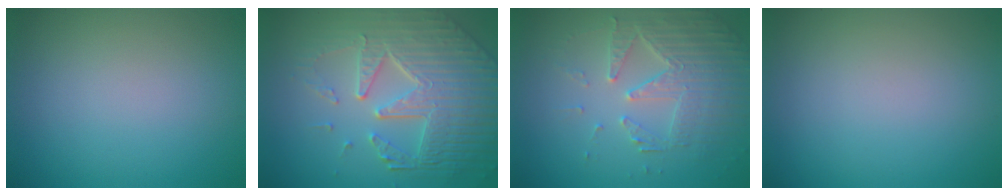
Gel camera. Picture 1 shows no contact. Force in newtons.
{"total": 8.6, "press": 5.9, "slide": 6.3}
{"total": 4.1, "press": 3.9, "slide": 1.4}
{"total": 0.0}